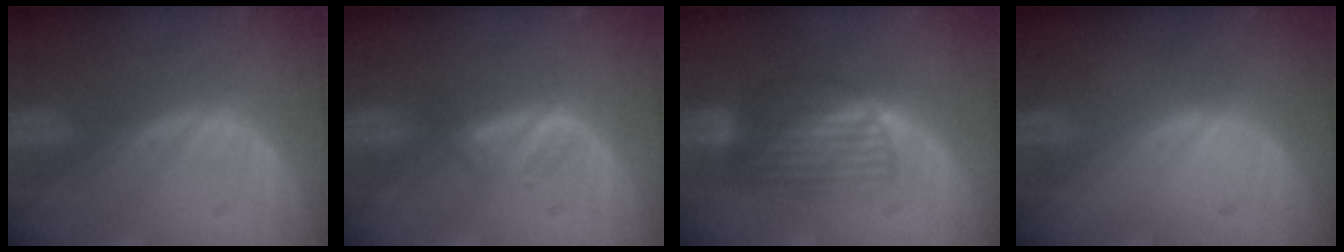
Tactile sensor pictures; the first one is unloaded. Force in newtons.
{"total": 1.8, "press": 1.7, "slide": 0.3}
{"total": 6.6, "press": 5.8, "slide": 3.3}
{"total": 0.0}